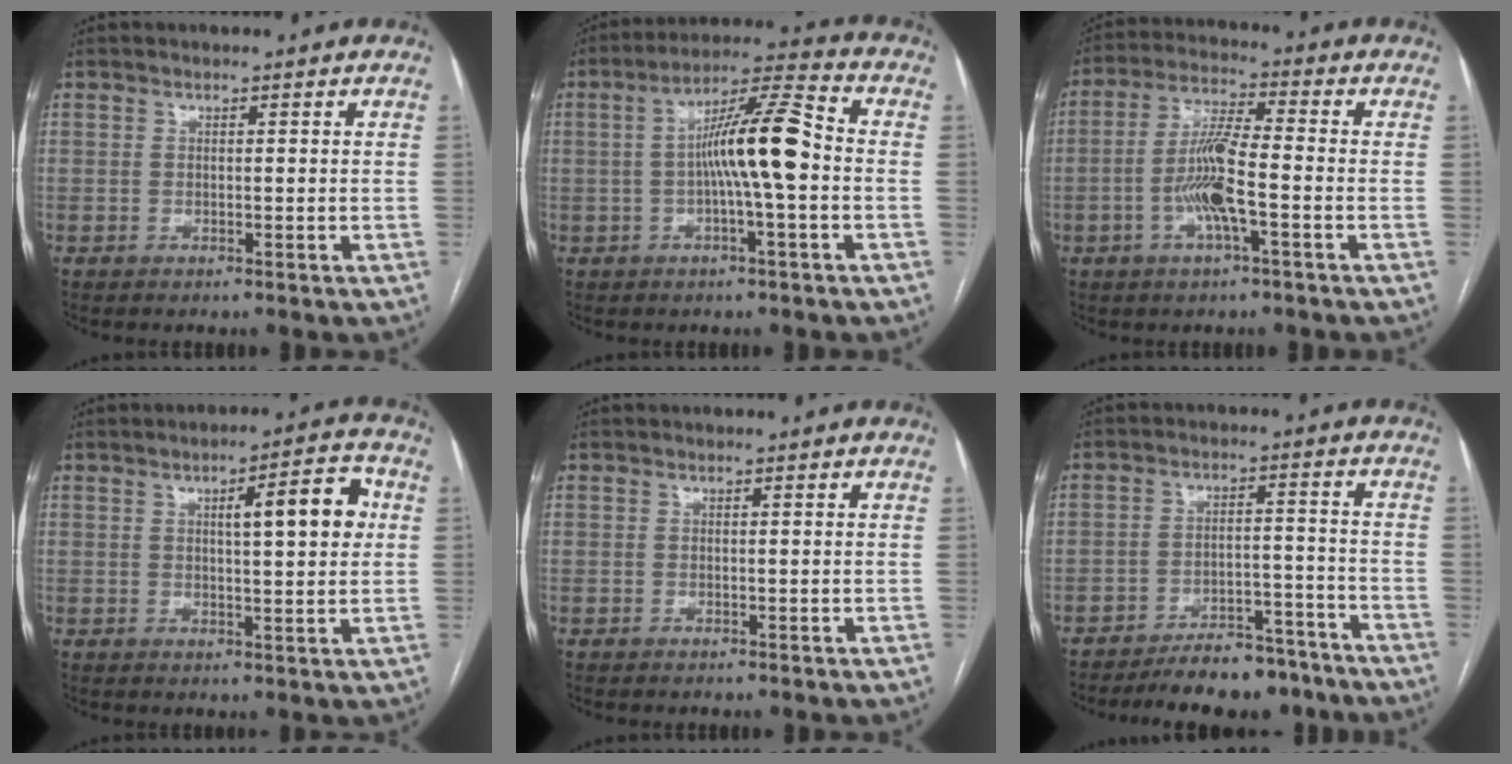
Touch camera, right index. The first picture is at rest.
{"total": 11.0, "force": [-0.9, 0.7, 10.9], "torque": [-0.190, 0.023, -0.021]}
{"total": 8.8, "force": [-2.5, 1.1, 8.4], "torque": [-0.171, 0.005, -0.052]}
{"total": 8.3, "force": [2.0, 1.6, 7.9], "torque": [-0.111, 0.016, 0.027]}
{"total": 0.0}
{"total": 11.5, "force": [-10.2, 3.8, 3.9], "torque": [-0.040, 0.017, -0.147]}